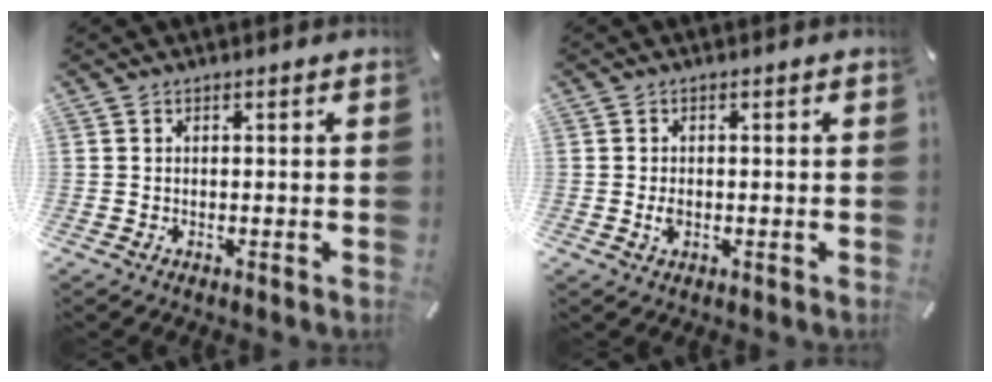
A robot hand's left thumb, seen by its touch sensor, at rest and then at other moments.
{"total": 2.2, "force": [-0.3, 1.5, 1.6], "torque": [-0.038, 0.000, -0.007]}